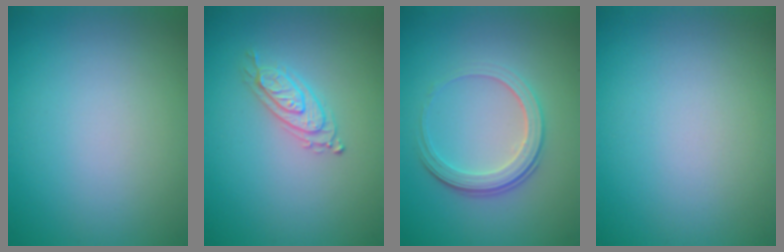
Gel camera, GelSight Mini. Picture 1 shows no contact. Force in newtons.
{"total": 2.1, "press": 2.1, "slide": 0.4}
{"total": 3.4, "press": 2.7, "slide": 2.1}
{"total": 0.0}